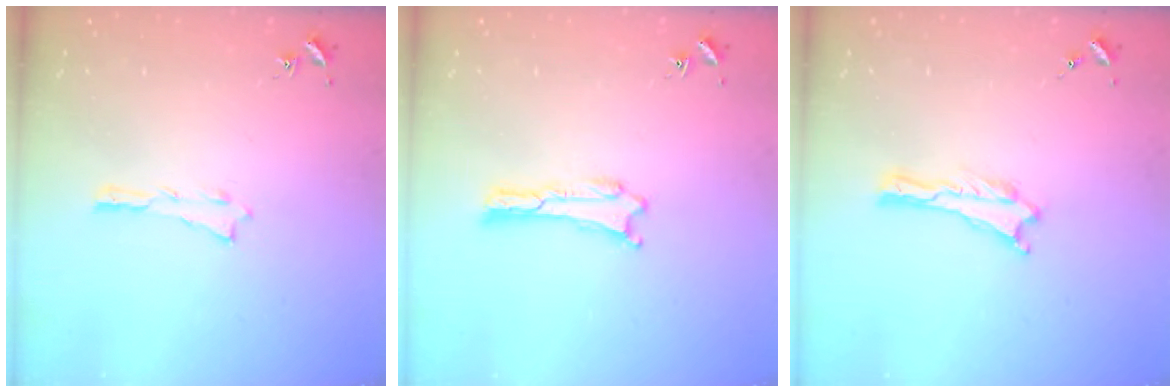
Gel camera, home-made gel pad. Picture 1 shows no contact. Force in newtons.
{"total": 0.0}
{"total": 0.0}